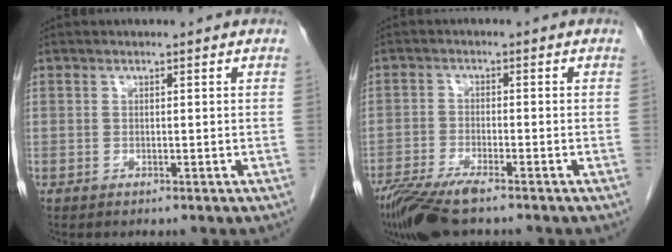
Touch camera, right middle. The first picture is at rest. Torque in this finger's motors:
{"motor_torque": [0.17, 0.09, 0.12, 0.03]}